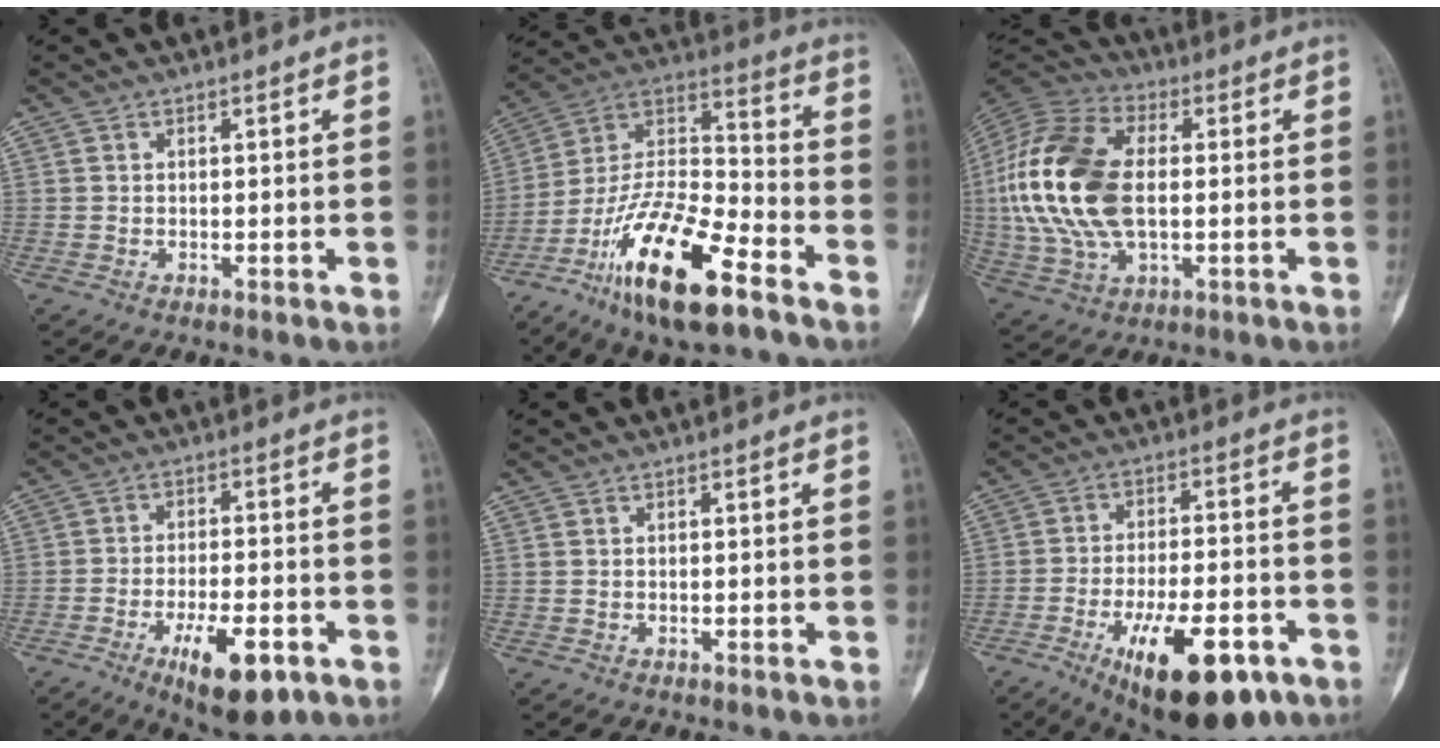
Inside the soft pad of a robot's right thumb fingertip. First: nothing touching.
{"total": 21.0, "force": [-12.4, 6.6, 15.6], "torque": [-0.302, 0.065, -0.229]}
{"total": 22.1, "force": [0.6, 12.8, 18.0], "torque": [-0.387, 0.005, 0.012]}
{"total": 11.8, "force": [-5.7, 4.5, 9.3], "torque": [-0.141, 0.017, -0.081]}
{"total": 0.0}
{"total": 18.4, "force": [-9.3, 7.3, 14.2], "torque": [-0.205, 0.035, -0.131]}